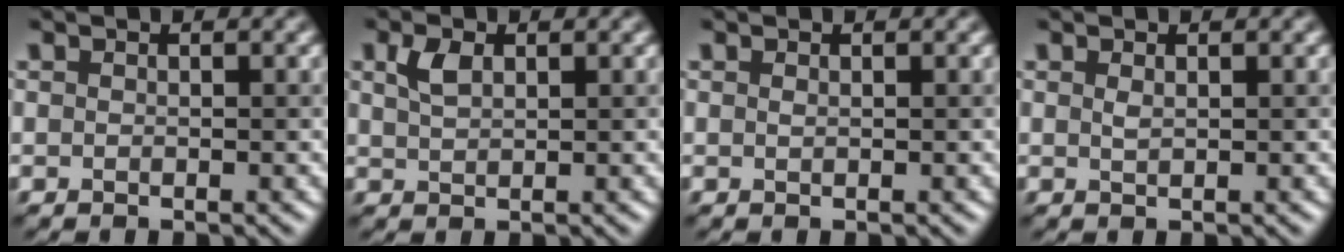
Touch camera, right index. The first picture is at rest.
{"total": 2.1, "force": [1.0, 1.0, 1.4], "torque": [-0.034, 0.005, 0.022]}
{"total": 0.0}
{"total": 0.6, "force": [0.3, 0.2, 0.5], "torque": [-0.016, 0.001, 0.007]}